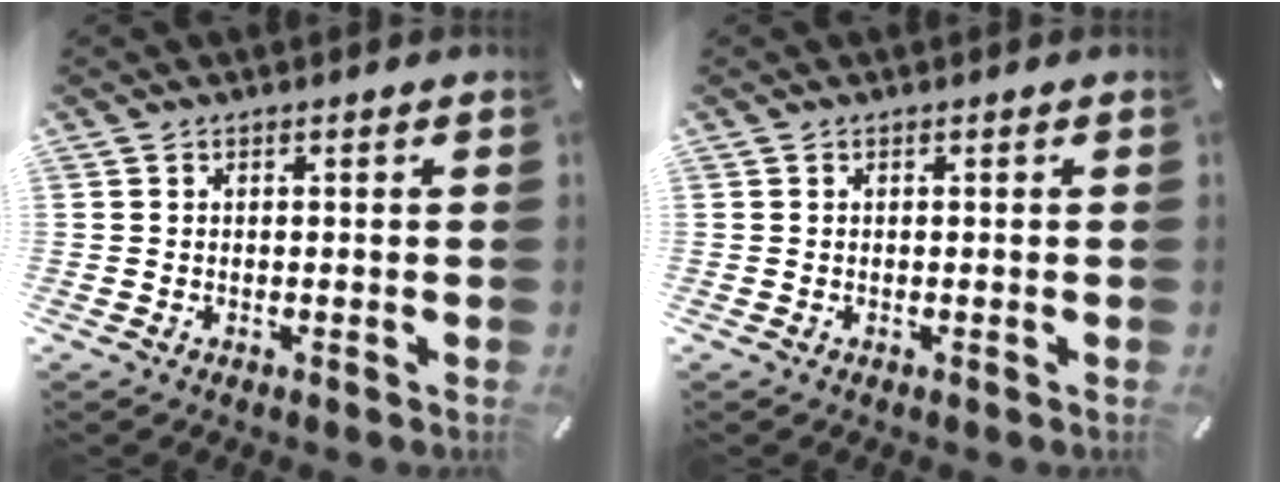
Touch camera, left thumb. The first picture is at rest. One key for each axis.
{"total": 0.0}